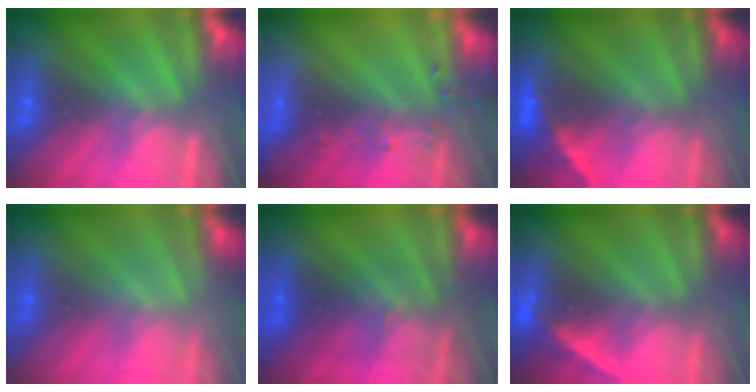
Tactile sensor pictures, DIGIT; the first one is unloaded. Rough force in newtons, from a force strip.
{"total": 6.3}
{"total": 2.1}
{"total": 5.5}
{"total": 2.8}
{"total": 2.2}